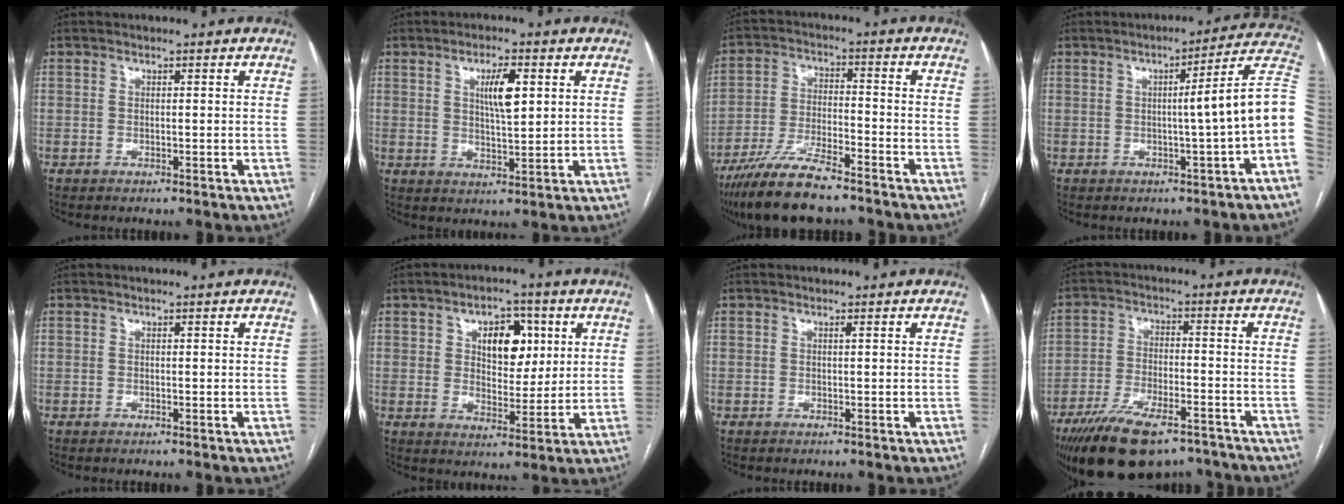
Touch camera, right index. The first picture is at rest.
{"total": 5.7, "force": [1.9, 1.3, 5.2], "torque": [-0.093, 0.001, 0.034]}
{"total": 11.3, "force": [-9.0, 1.8, 6.7], "torque": [-0.128, -0.023, -0.162]}
{"total": 9.9, "force": [-0.6, -1.6, 9.8], "torque": [-0.113, 0.021, -0.014]}
{"total": 0.0}
{"total": 8.3, "force": [2.8, 4.8, 6.2], "torque": [-0.087, 0.015, 0.049]}
{"total": 0.0}
{"total": 16.6, "force": [-12.7, 5.6, 9.0], "torque": [-0.159, -0.007, -0.202]}